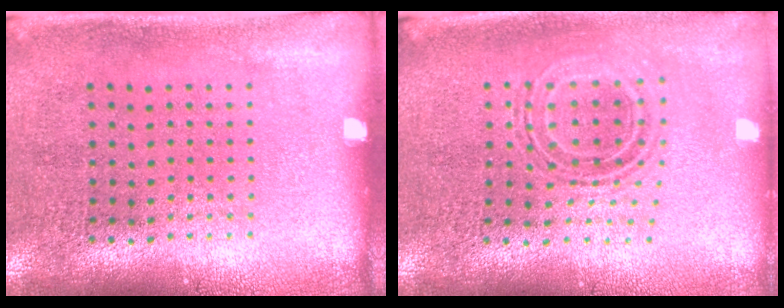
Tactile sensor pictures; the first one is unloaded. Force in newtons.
{"total": 0.8, "press": 0.7, "slide": 0.3}